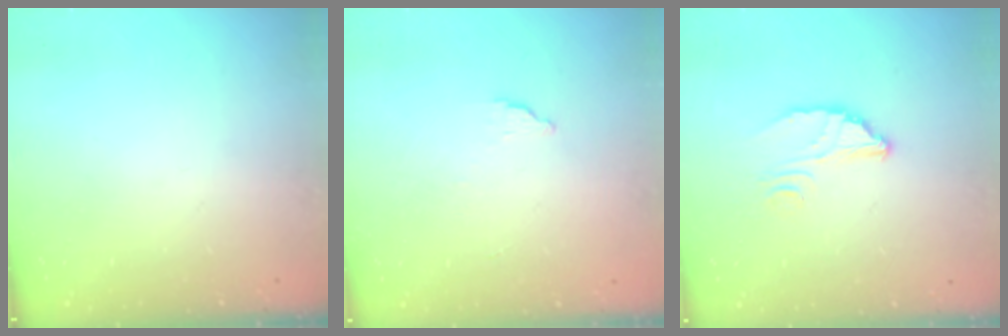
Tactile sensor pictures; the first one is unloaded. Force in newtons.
{"total": 2.0, "press": 2.0, "slide": 0.1}
{"total": 3.6, "press": 3.6, "slide": 0.1}